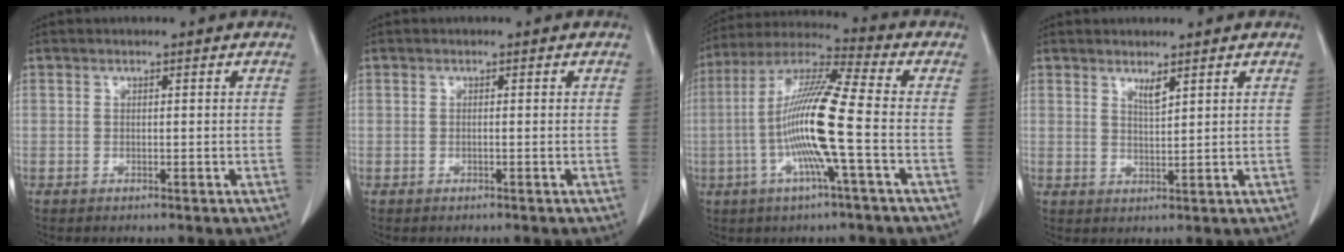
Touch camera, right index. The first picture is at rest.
{"total": 0.0}
{"total": 14.2, "force": [-2.6, -0.3, 13.9], "torque": [-0.273, 0.002, -0.061]}
{"total": 2.0, "force": [1.5, 0.1, 1.4], "torque": [-0.029, -0.009, 0.032]}